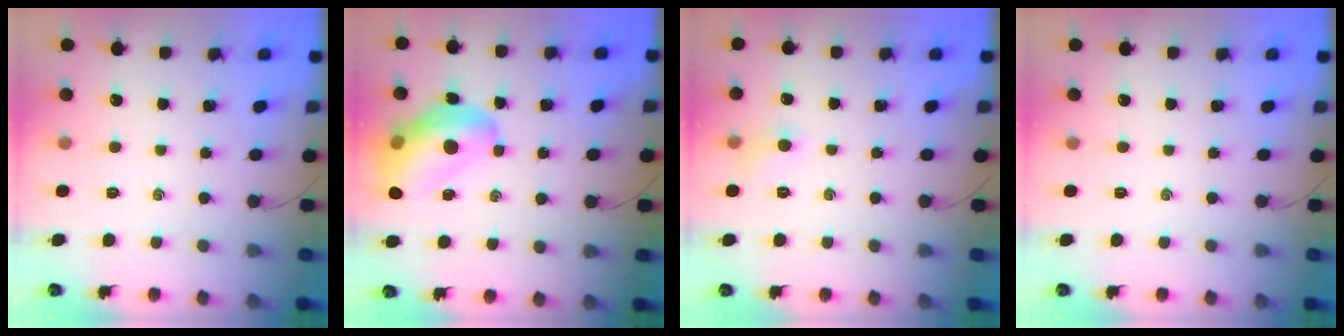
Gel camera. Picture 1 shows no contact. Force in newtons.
{"total": 15.9, "press": 15.3, "slide": 4.2}
{"total": 5.2, "press": 5.0, "slide": 1.6}
{"total": 0.0}